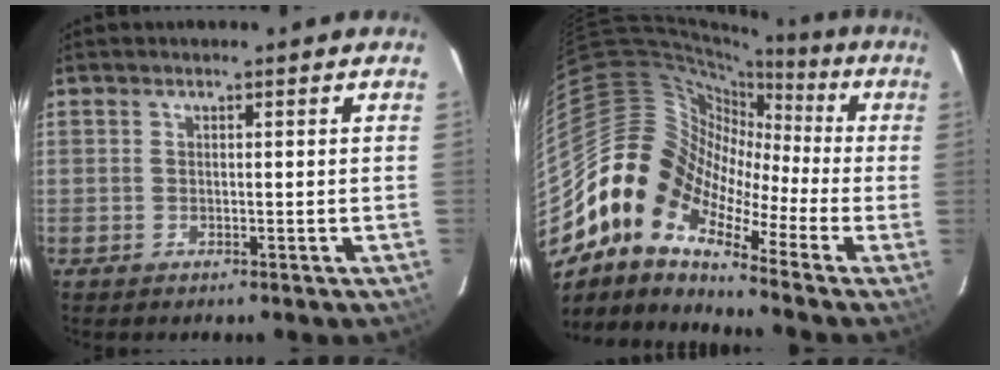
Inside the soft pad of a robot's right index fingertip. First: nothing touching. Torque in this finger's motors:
{"motor_torque": [1.08, -1.06, 0.01, -0.19]}